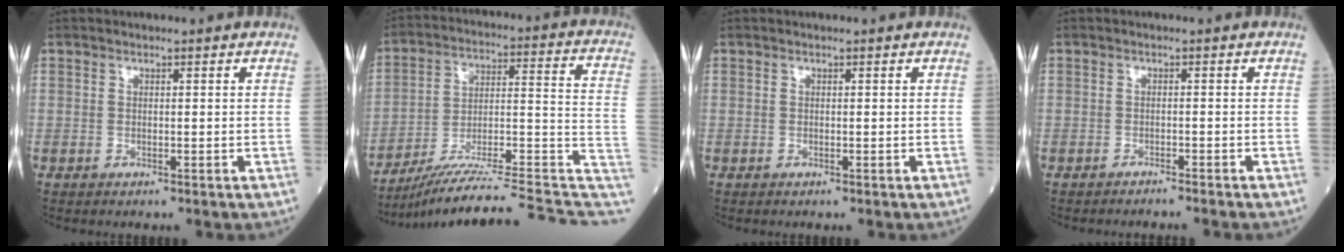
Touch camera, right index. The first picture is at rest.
{"total": 22.1, "force": [-18.7, 0.1, 11.8], "torque": [-0.138, 0.031, -0.279]}
{"total": 0.0}
{"total": 3.1, "force": [-2.9, -0.6, 1.0], "torque": [-0.012, -0.002, -0.038]}